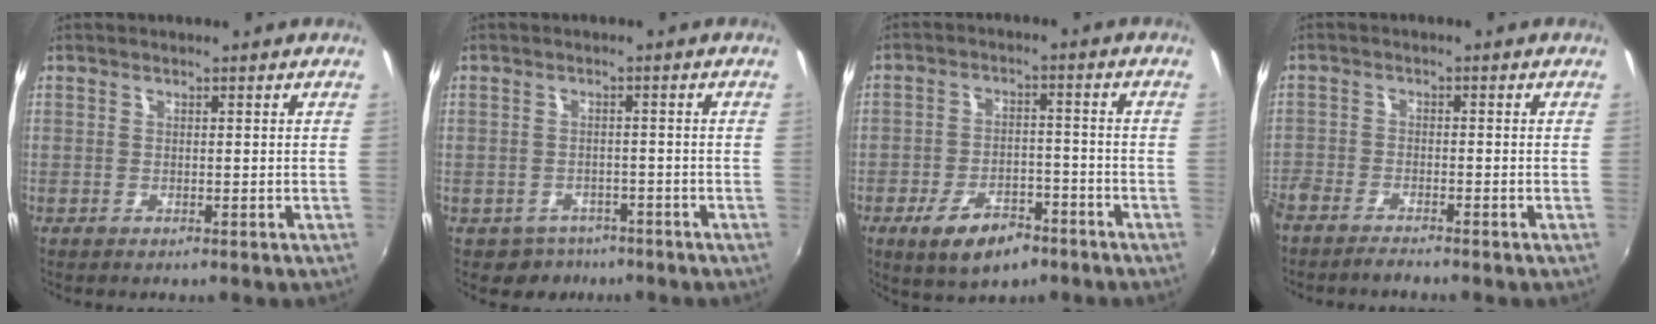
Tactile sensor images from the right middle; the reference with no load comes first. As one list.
[{"total": 4.6, "force": [-3.1, 3.3, 0.4], "torque": [-0.019, 0.002, -0.043]}, {"total": 9.5, "force": [-5.9, 4.7, 5.9], "torque": [-0.124, -0.003, -0.088]}, {"total": 4.7, "force": [-4.3, 1.0, 1.7], "torque": [-0.055, -0.015, -0.084]}]